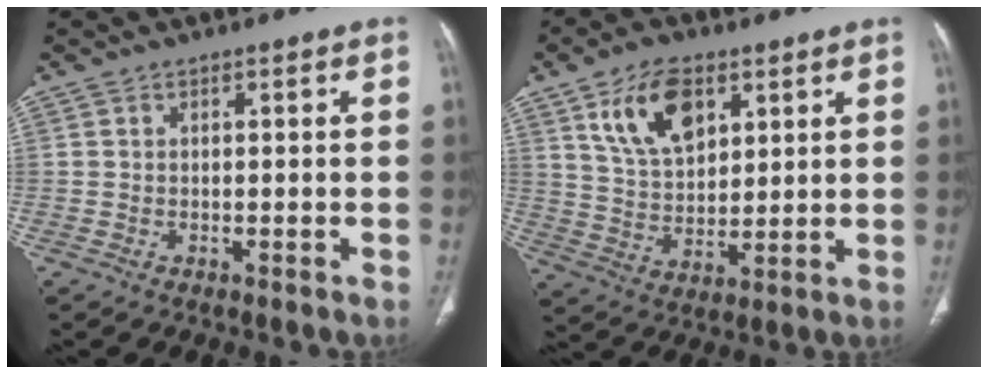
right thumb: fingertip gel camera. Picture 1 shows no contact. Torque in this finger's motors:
{"motor_torque": [-0.76, 0.78, 0.31, 0.29, 0.09]}